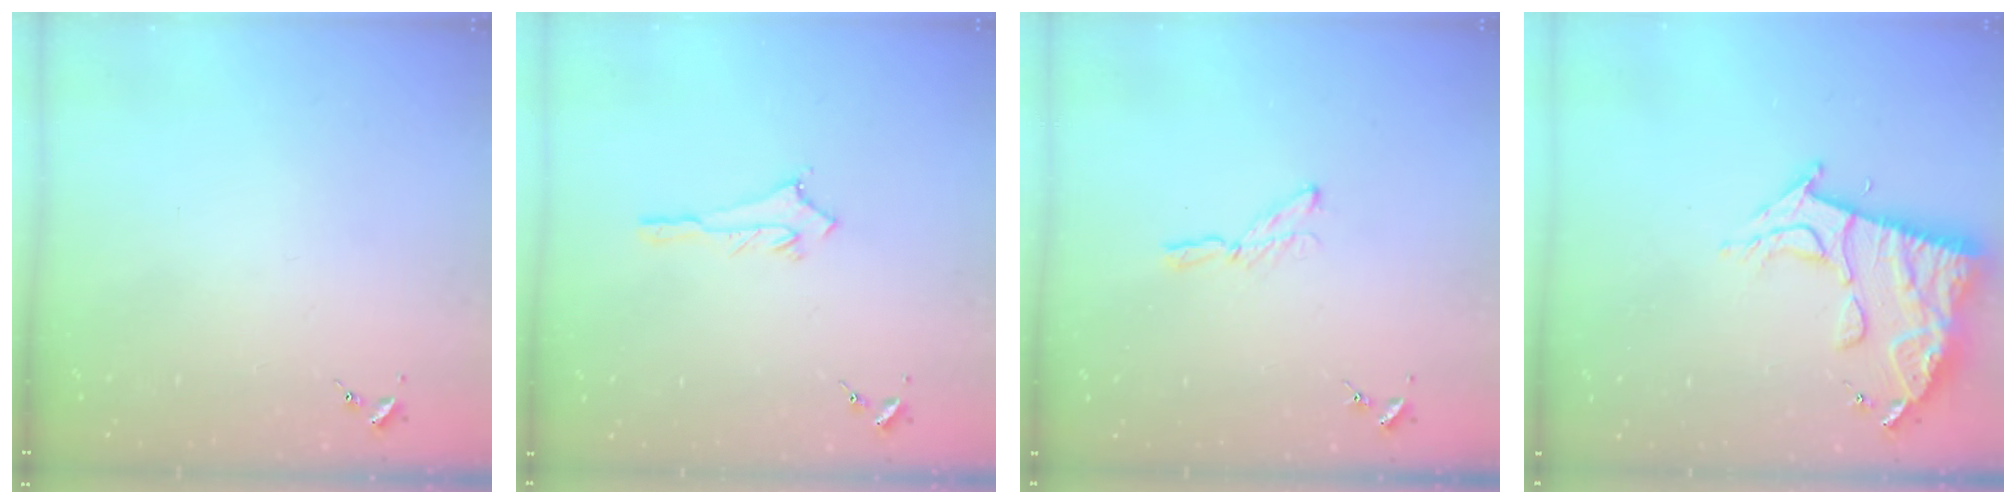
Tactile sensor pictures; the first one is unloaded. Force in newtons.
{"total": 2.9, "press": 2.8, "slide": 0.4}
{"total": 3.9, "press": 3.8, "slide": 0.4}
{"total": 14.4, "press": 14.3, "slide": 1.2}